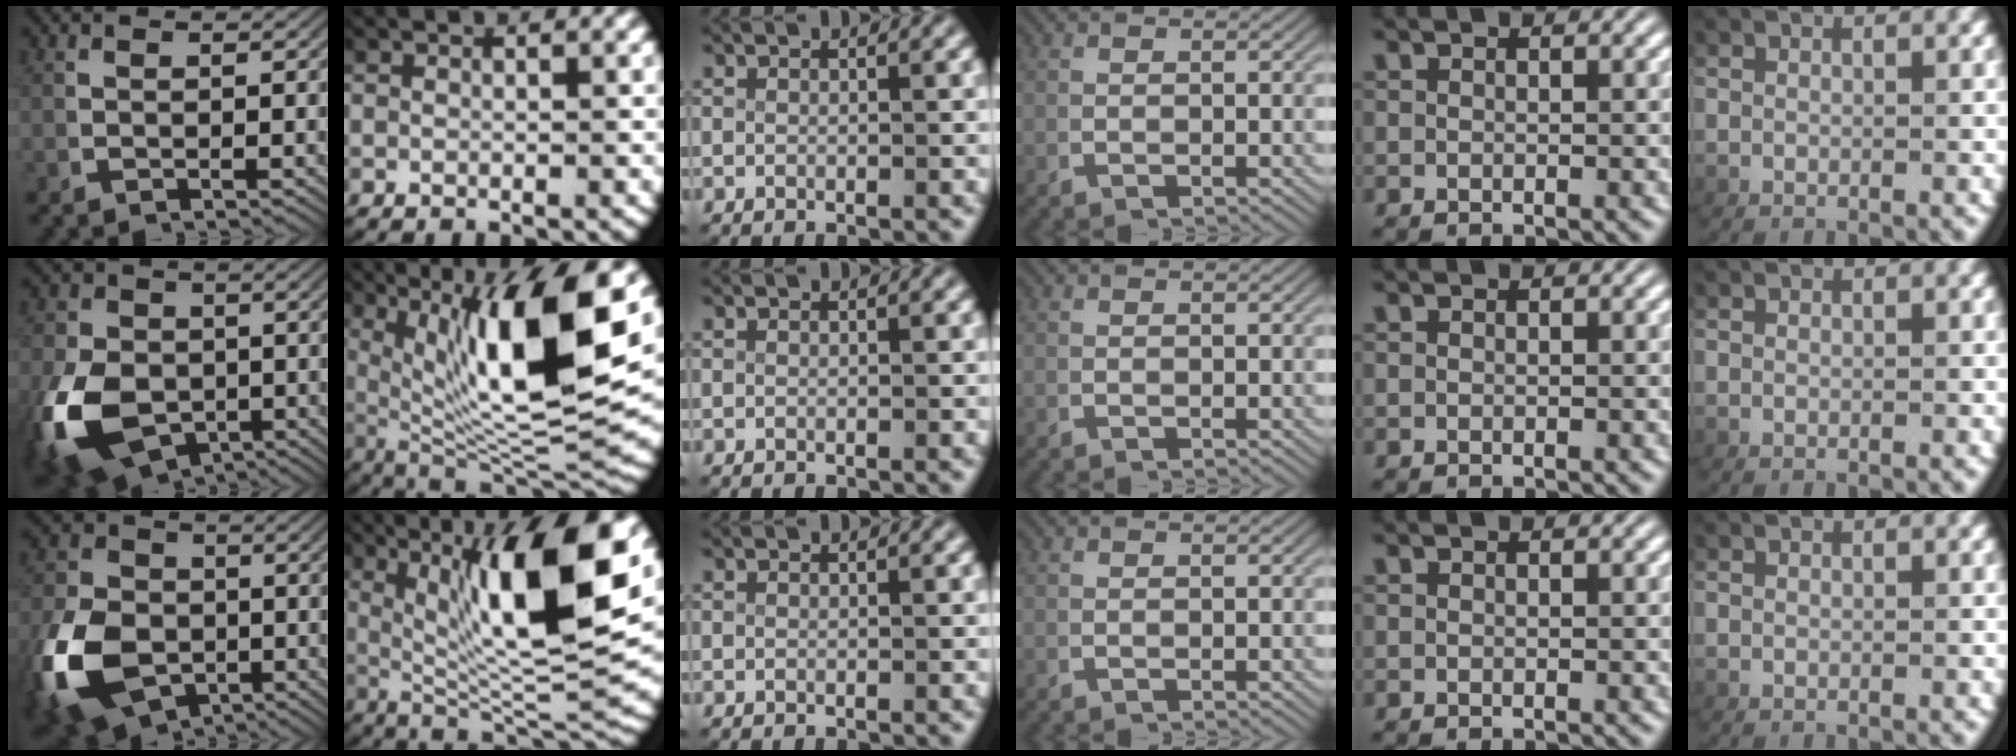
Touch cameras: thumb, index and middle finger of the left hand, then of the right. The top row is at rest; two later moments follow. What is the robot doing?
{"motion": "lift_and_place", "object": "scissors"}